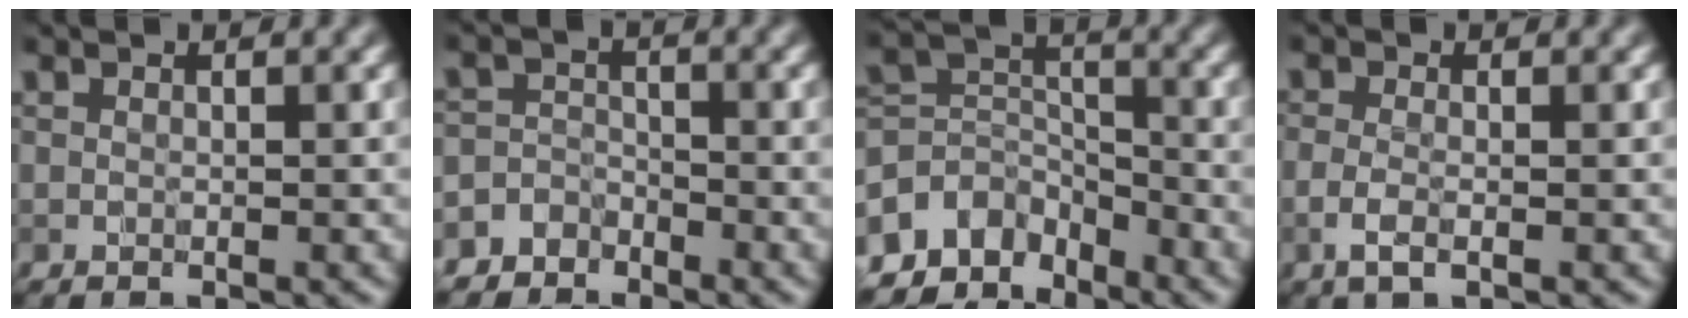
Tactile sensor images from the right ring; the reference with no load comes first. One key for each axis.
{"total": 2.6, "fx": -2.1, "fy": 1.5, "fz": -0.4, "tx": 0.030, "ty": 0.008, "tz": -0.046}
{"total": 5.9, "fx": -4.1, "fy": 3.6, "fz": 2.1, "tx": -0.026, "ty": -0.001, "tz": -0.090}
{"total": 1.6, "fx": -0.5, "fy": 0.5, "fz": 1.4, "tx": -0.032, "ty": -0.004, "tz": -0.014}